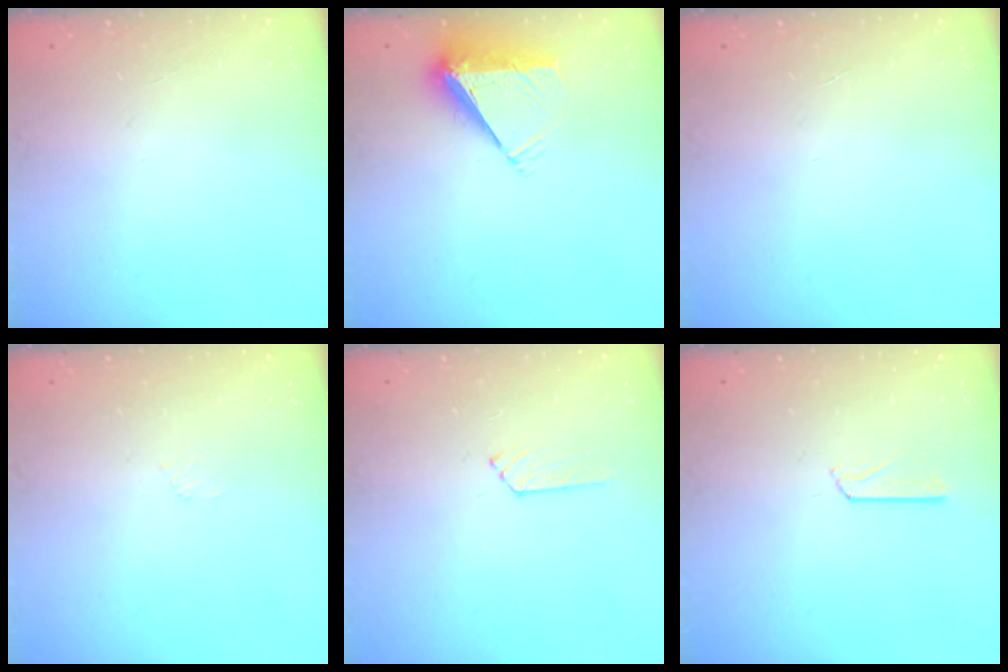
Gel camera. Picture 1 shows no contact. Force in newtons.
{"total": 8.4, "press": 8.4, "slide": 1.1}
{"total": 0.0}
{"total": 2.7, "press": 2.7, "slide": 0.2}
{"total": 5.2, "press": 5.1, "slide": 0.6}
{"total": 3.4, "press": 3.3, "slide": 0.3}